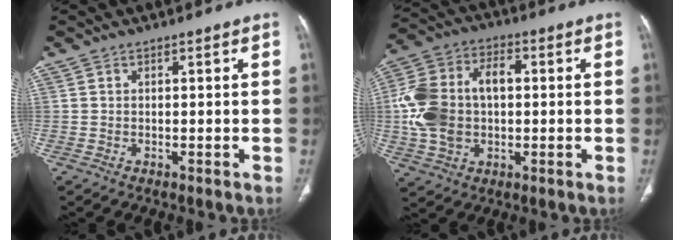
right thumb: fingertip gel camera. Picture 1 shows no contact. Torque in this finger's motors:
{"motor_torque": [2.14, 1.94, 1.73, 0.00, 0.20]}